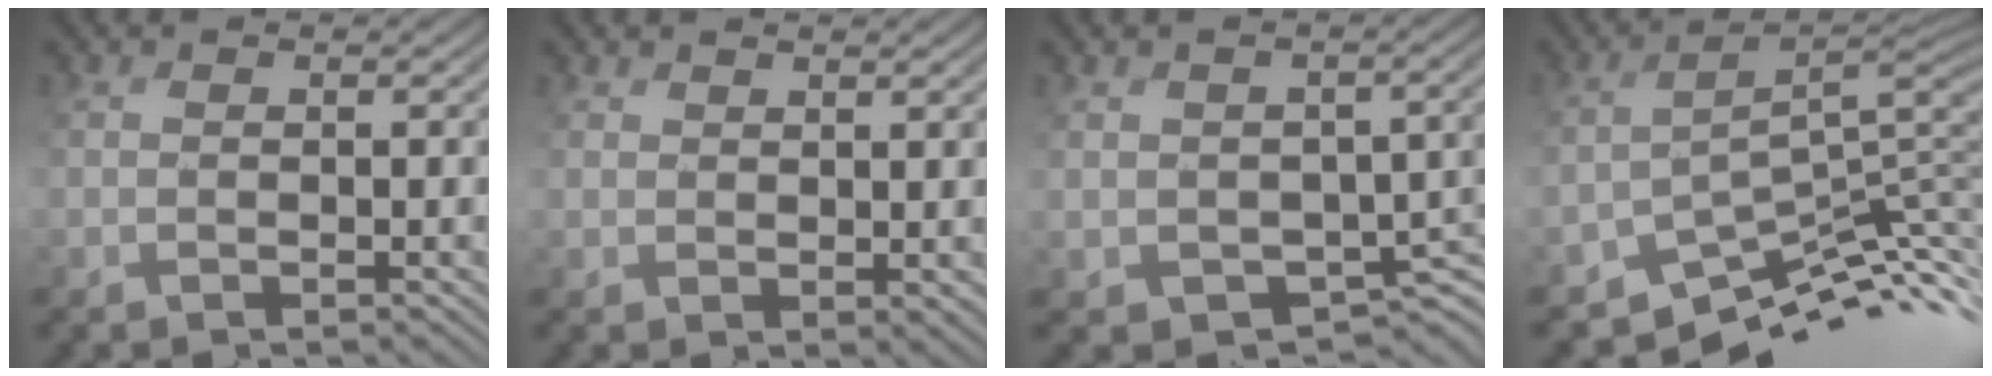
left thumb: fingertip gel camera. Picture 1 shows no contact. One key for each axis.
{"total": 1.3, "fx": 1.1, "fy": -0.2, "fz": -0.6, "tx": 0.009, "ty": 0.000, "tz": 0.027}
{"total": 3.3, "fx": -1.3, "fy": 2.9, "fz": 1.0, "tx": -0.026, "ty": -0.014, "tz": -0.011}
{"total": 7.7, "fx": -6.6, "fy": 1.3, "fz": 3.8, "tx": -0.072, "ty": 0.001, "tz": -0.102}